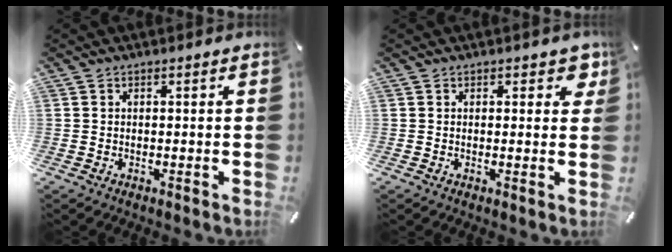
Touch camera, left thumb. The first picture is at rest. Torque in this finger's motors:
{"motor_torque": [0.12, -0.17, 0.14, 0.06, -0.01]}